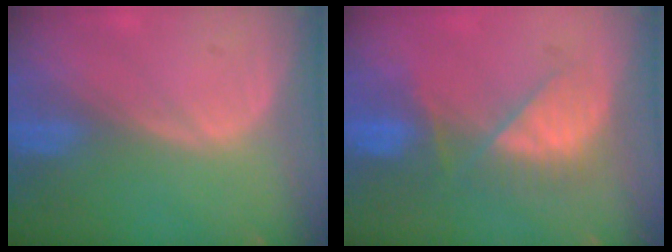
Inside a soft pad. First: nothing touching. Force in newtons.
{"total": 7.2, "press": 7.0, "slide": 1.7}